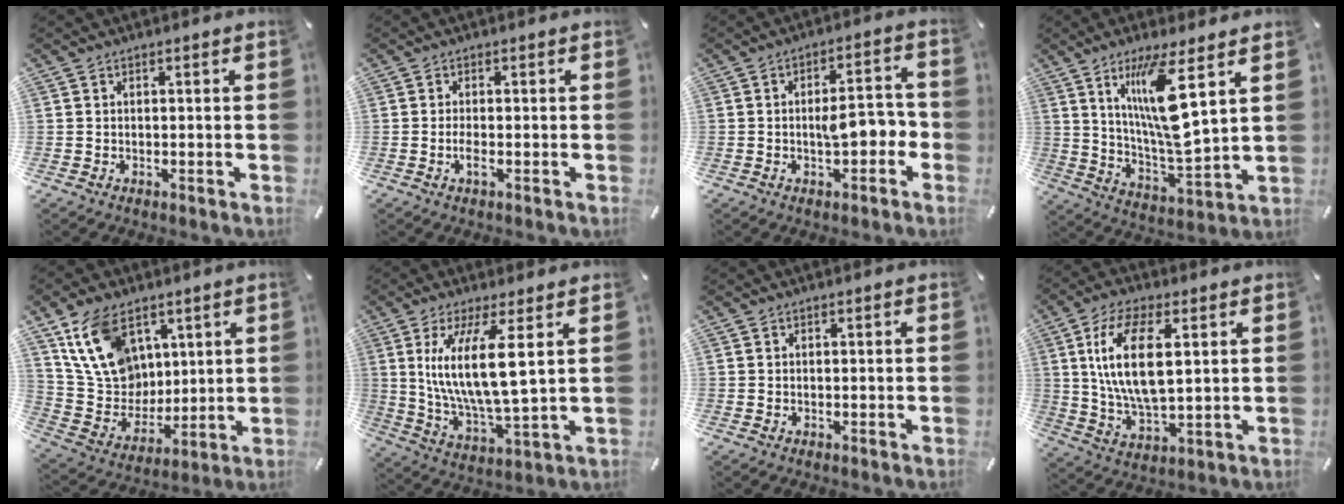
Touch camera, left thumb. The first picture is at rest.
{"total": 2.3, "force": [-0.7, 0.6, 2.1], "torque": [-0.052, -0.005, -0.016]}
{"total": 6.9, "force": [-1.6, 3.1, 5.9], "torque": [-0.085, 0.012, -0.031]}
{"total": 15.5, "force": [7.3, 3.1, 13.4], "torque": [-0.272, -0.039, 0.112]}
{"total": 16.4, "force": [8.4, 11.7, 7.8], "torque": [-0.181, -0.027, 0.165]}
{"total": 14.0, "force": [4.3, 3.5, 12.8], "torque": [-0.265, -0.017, 0.065]}
{"total": 0.0}
{"total": 14.4, "force": [4.1, 6.6, 12.1], "torque": [-0.265, -0.005, 0.067]}